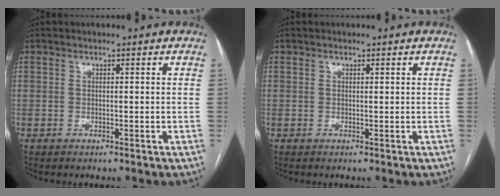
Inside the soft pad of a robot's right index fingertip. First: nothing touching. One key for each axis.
{"total": 0.0}